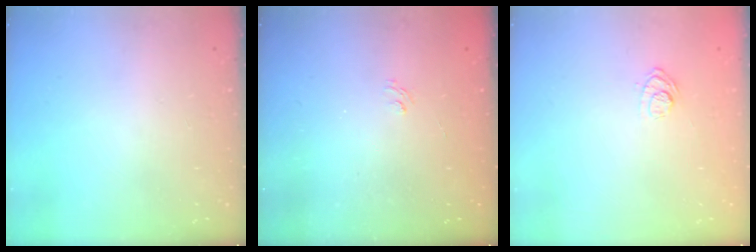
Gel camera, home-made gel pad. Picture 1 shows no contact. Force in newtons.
{"total": 1.4, "press": 0.7, "slide": 1.1}
{"total": 8.2, "press": 8.0, "slide": 1.5}